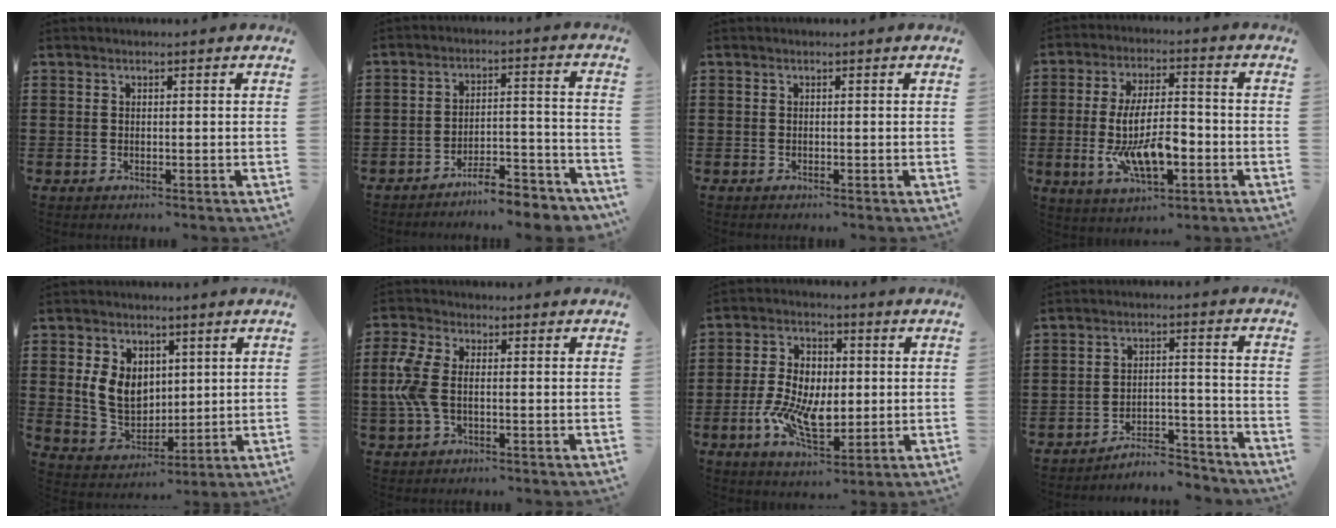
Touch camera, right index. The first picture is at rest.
{"total": 6.1, "force": [-5.9, 0.3, 1.7], "torque": [-0.025, 0.009, -0.114]}
{"total": 0.0}
{"total": 11.2, "force": [-3.0, 4.5, 9.7], "torque": [-0.192, -0.004, -0.054]}
{"total": 8.0, "force": [1.5, 6.3, 4.7], "torque": [-0.114, 0.012, 0.026]}
{"total": 6.3, "force": [-0.3, 3.3, 5.3], "torque": [-0.147, -0.006, -0.018]}
{"total": 9.4, "force": [-1.7, 5.4, 7.4], "torque": [-0.165, 0.005, -0.035]}
{"total": 5.4, "force": [-5.3, 0.8, 0.9], "torque": [-0.015, 0.013, -0.105]}